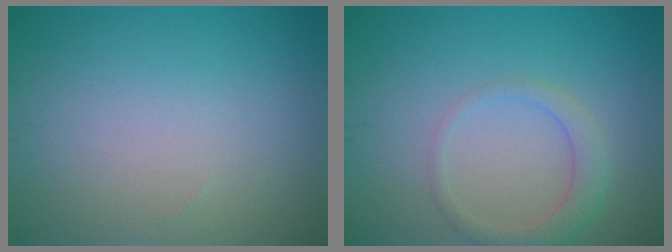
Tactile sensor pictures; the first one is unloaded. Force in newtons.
{"total": 2.4, "press": 2.4, "slide": 0.2}